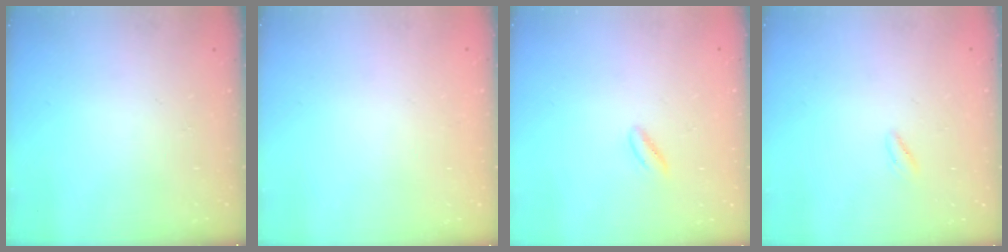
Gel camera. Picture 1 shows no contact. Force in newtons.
{"total": 2.2, "press": 2.2, "slide": 0.1}
{"total": 2.6, "press": 2.4, "slide": 1.1}
{"total": 1.1, "press": 0.8, "slide": 0.6}